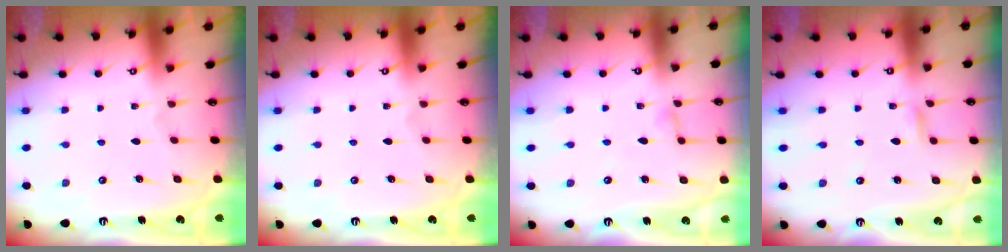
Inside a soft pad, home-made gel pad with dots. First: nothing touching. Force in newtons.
{"total": 0.0}
{"total": 2.3, "press": 2.3, "slide": 0.2}
{"total": 2.4, "press": 2.4, "slide": 0.2}